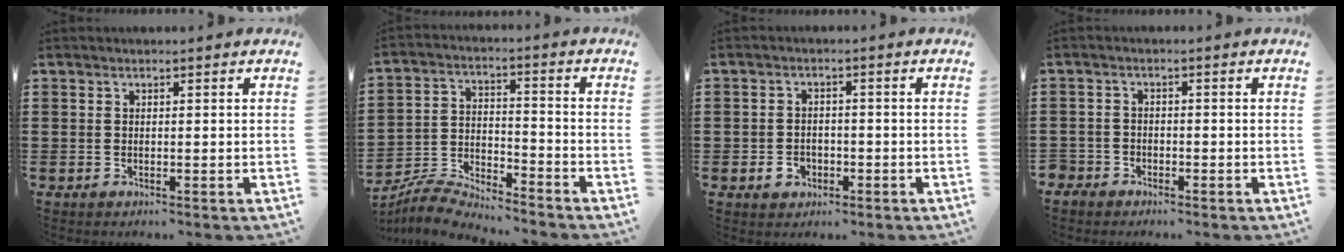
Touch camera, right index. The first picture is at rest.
{"total": 6.0, "force": [-5.9, 0.6, 0.6], "torque": [-0.029, 0.003, -0.123]}
{"total": 2.6, "force": [-1.1, 2.1, 1.2], "torque": [-0.027, 0.002, -0.024]}
{"total": 2.2, "force": [-1.8, 1.2, 0.0], "torque": [-0.006, 0.002, -0.042]}